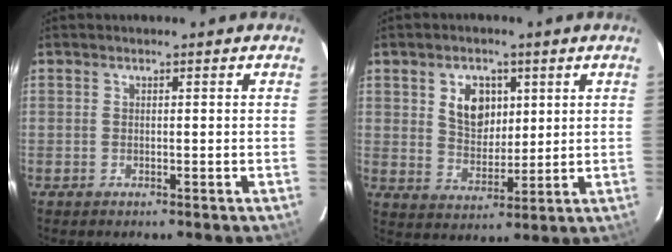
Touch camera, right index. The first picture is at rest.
{"total": 7.8, "force": [2.8, 5.5, 4.7], "torque": [-0.078, 0.008, 0.057]}